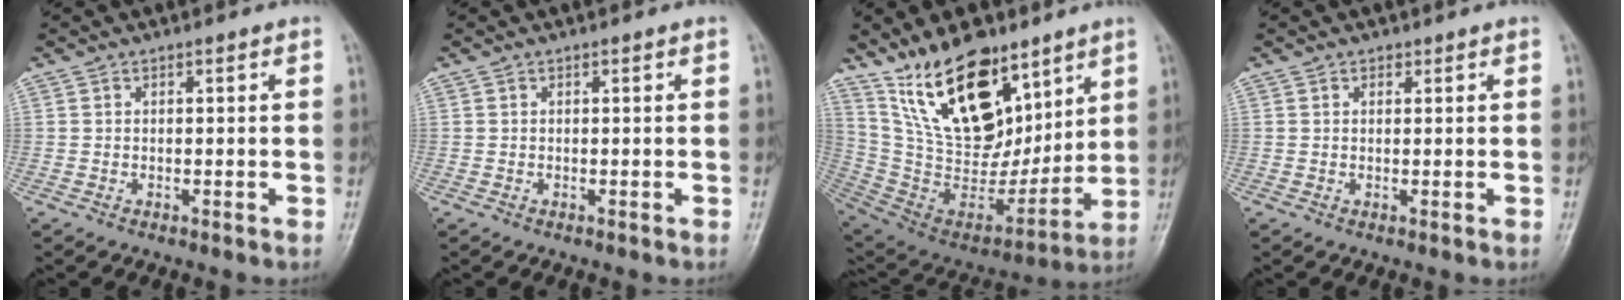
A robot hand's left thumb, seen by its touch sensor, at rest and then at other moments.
{"total": 0.0}
{"total": 22.3, "force": [13.8, 11.6, 13.0], "torque": [-0.175, -0.072, 0.264]}
{"total": 0.7, "force": [0.4, 0.5, 0.1], "torque": [0.002, -0.002, 0.005]}